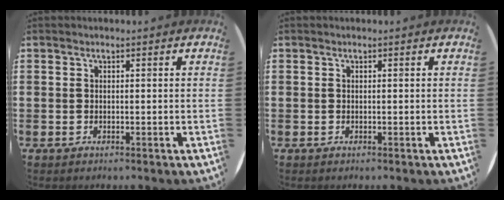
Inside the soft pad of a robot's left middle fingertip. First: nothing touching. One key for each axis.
{"total": 0.0}